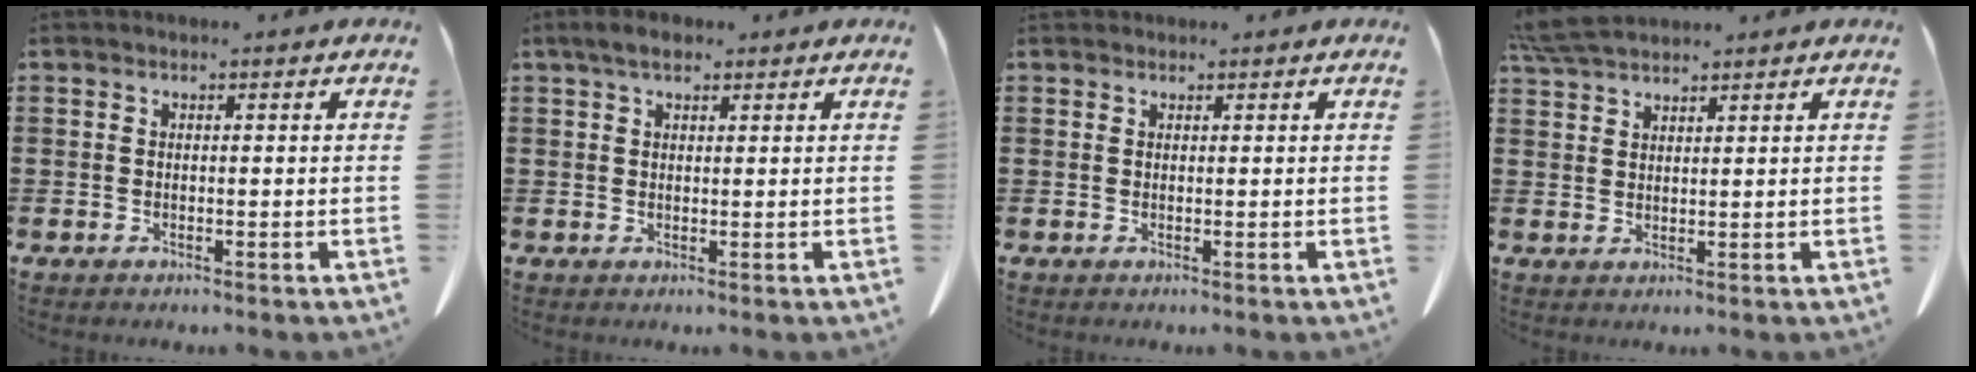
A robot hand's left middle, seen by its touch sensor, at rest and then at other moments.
{"total": 3.1, "force": [2.0, 1.1, 2.1], "torque": [-0.038, 0.002, 0.035]}
{"total": 0.5, "force": [0.5, 0.2, 0.1], "torque": [-0.003, 0.000, 0.011]}
{"total": 5.0, "force": [4.4, 0.7, 2.2], "torque": [-0.055, -0.006, 0.085]}